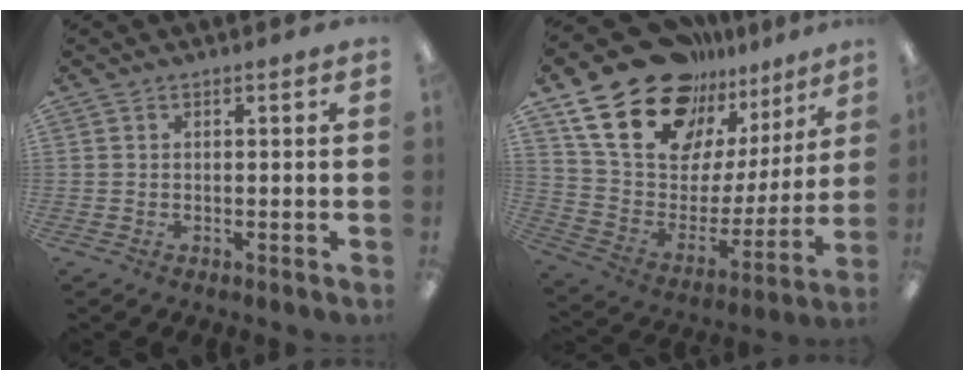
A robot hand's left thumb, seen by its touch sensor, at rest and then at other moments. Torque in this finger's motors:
{"motor_torque": [0.79, 0.98, 1.31, -1.48, 0.10]}